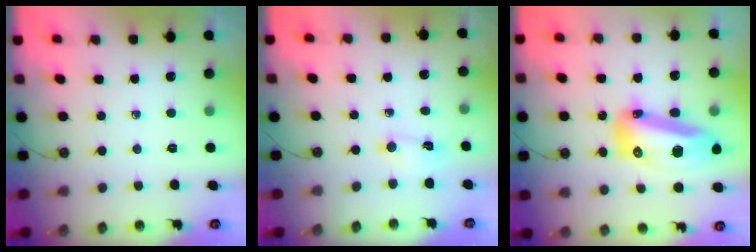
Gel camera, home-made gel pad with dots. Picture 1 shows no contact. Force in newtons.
{"total": 2.6, "press": 1.5, "slide": 2.2}
{"total": 17.9, "press": 17.7, "slide": 2.7}